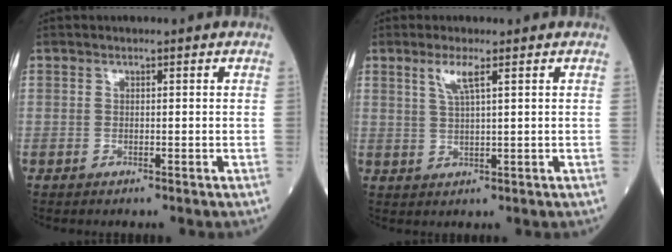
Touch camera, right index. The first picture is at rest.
{"total": 3.3, "force": [1.7, 0.0, 2.9], "torque": [-0.065, 0.000, 0.036]}